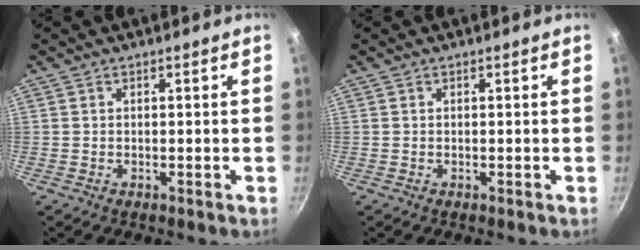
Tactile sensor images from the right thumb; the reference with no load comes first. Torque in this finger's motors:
{"motor_torque": [-0.24, 0.10, -0.05, 0.60, 0.04]}